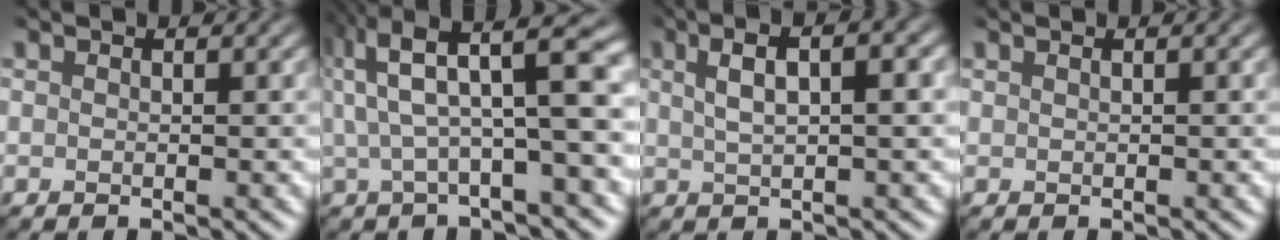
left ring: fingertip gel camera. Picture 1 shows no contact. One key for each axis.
{"total": 10.0, "fx": 3.0, "fy": 2.4, "fz": 9.2, "tx": -0.161, "ty": 0.033, "tz": 0.049}
{"total": 5.7, "fx": 1.1, "fy": 1.9, "fz": 5.2, "tx": -0.075, "ty": 0.016, "tz": 0.014}
{"total": 0.0}